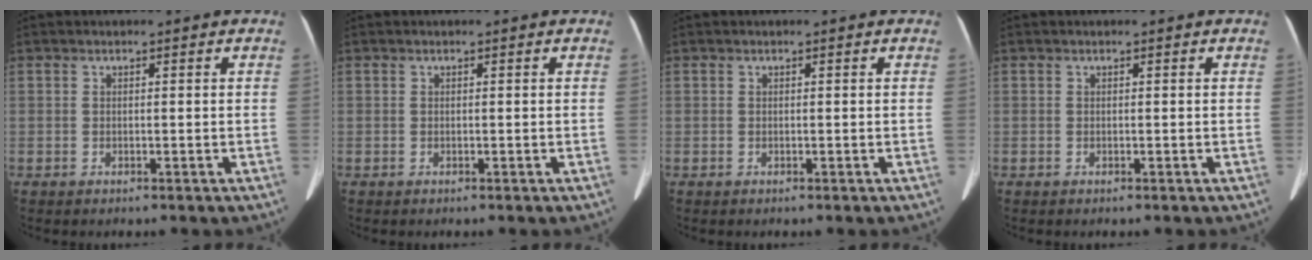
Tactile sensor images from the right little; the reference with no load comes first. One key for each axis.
{"total": 0.0}
{"total": 0.0}
{"total": 0.0}